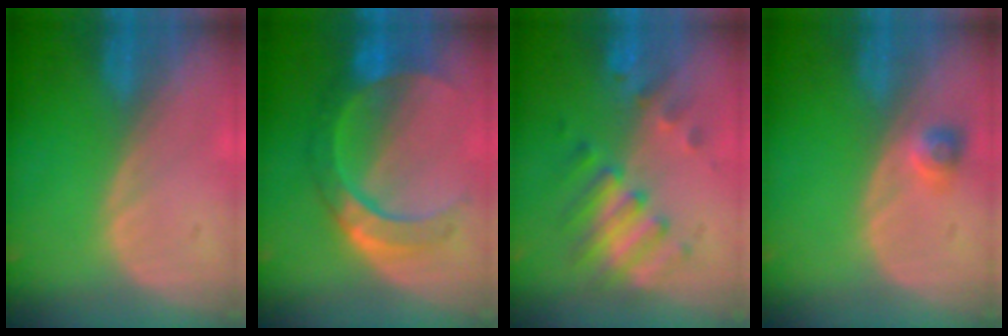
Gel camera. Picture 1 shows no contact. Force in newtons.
{"total": 7.9, "press": 7.9, "slide": 0.3}
{"total": 7.2, "press": 6.8, "slide": 2.3}
{"total": 2.2, "press": 2.1, "slide": 0.8}